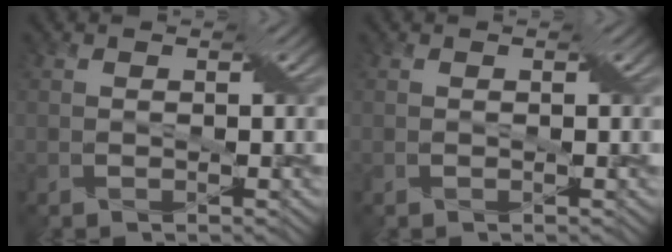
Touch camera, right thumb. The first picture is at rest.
{"total": 0.0}